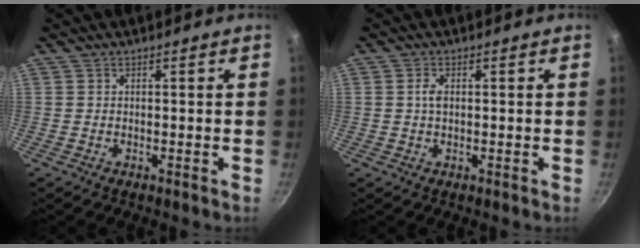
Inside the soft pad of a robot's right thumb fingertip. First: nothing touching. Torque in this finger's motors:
{"motor_torque": [0.17, 0.13, 0.50, 0.02, 0.04]}